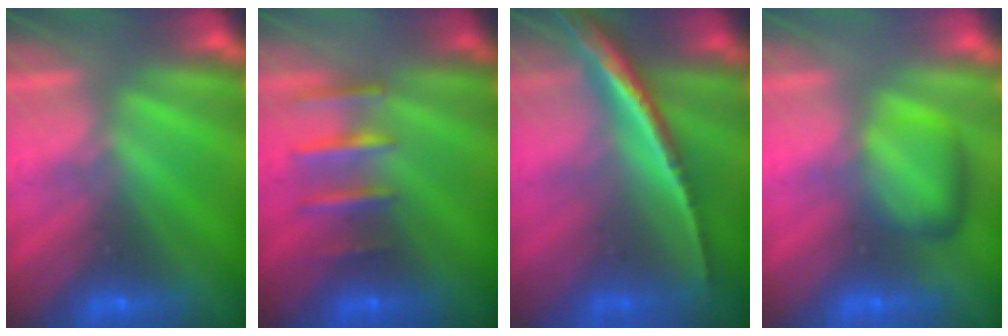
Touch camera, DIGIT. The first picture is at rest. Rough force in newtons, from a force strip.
{"total": 2.5}
{"total": 1.8}
{"total": 2.4}